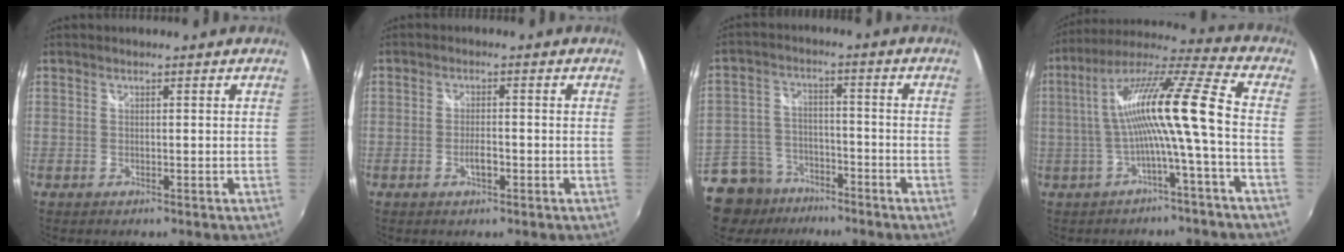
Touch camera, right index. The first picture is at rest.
{"total": 2.5, "force": [-1.0, 1.1, 2.0], "torque": [-0.040, -0.002, -0.019]}
{"total": 12.8, "force": [-8.4, 8.9, 3.6], "torque": [-0.114, 0.015, -0.129]}
{"total": 13.9, "force": [-1.9, -0.7, 13.7], "torque": [-0.252, 0.013, -0.030]}